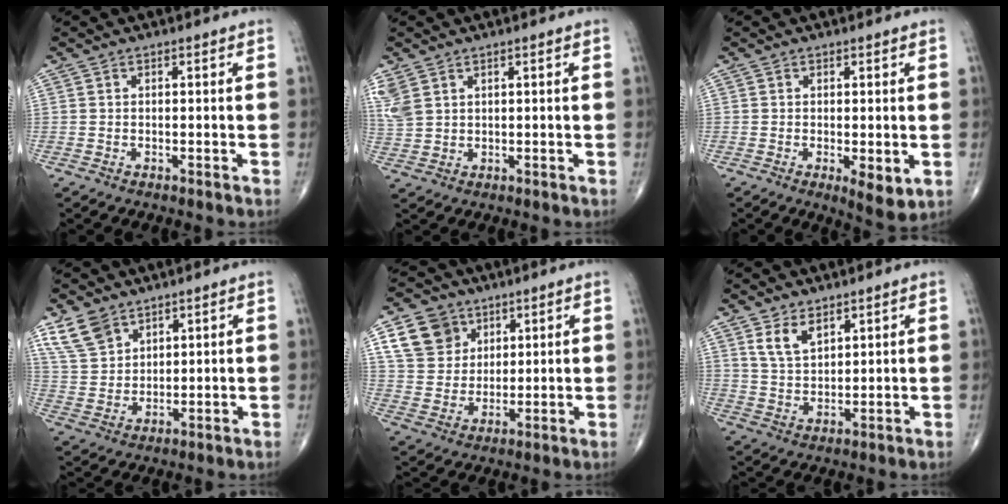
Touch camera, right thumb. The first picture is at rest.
{"total": 5.4, "force": [2.9, 3.4, 3.0], "torque": [-0.079, 0.001, 0.072]}
{"total": 5.1, "force": [-1.1, 1.9, 4.6], "torque": [-0.069, -0.017, -0.012]}
{"total": 7.5, "force": [5.1, 4.6, 3.0], "torque": [-0.049, -0.018, 0.112]}
{"total": 10.3, "force": [4.9, 8.4, 3.6], "torque": [-0.045, -0.016, 0.098]}
{"total": 5.5, "force": [3.4, 3.0, 3.2], "torque": [-0.047, -0.024, 0.071]}